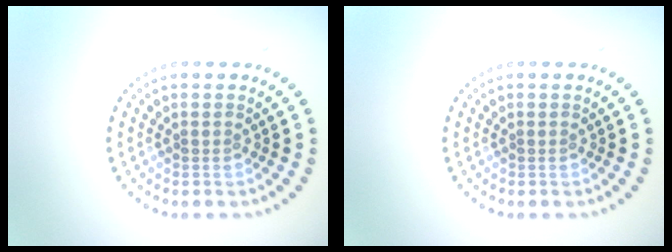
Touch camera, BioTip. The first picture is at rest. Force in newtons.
{"total": 0.0}